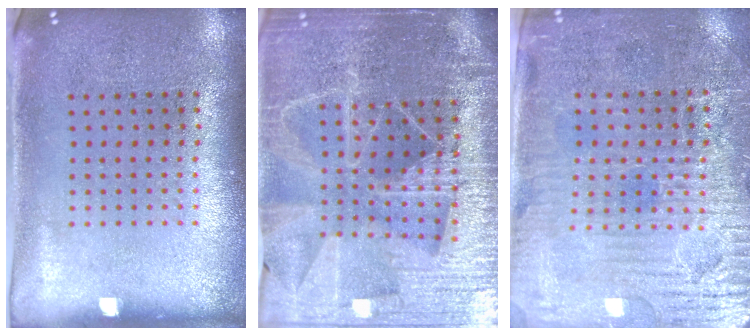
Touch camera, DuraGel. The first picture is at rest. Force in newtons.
{"total": 5.2, "press": 4.7, "slide": 2.2}
{"total": 3.9, "press": 3.5, "slide": 1.7}